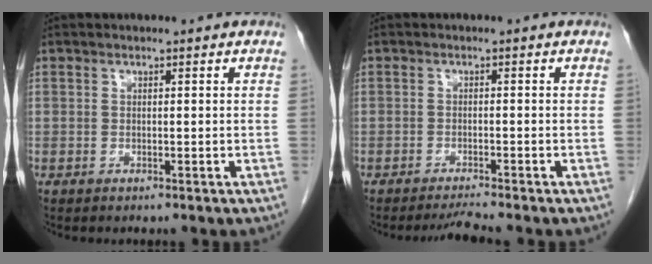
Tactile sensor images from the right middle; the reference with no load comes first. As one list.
[{"total": 2.3, "force": [-2.0, -1.0, 0.3], "torque": [-0.016, -0.015, -0.034]}]